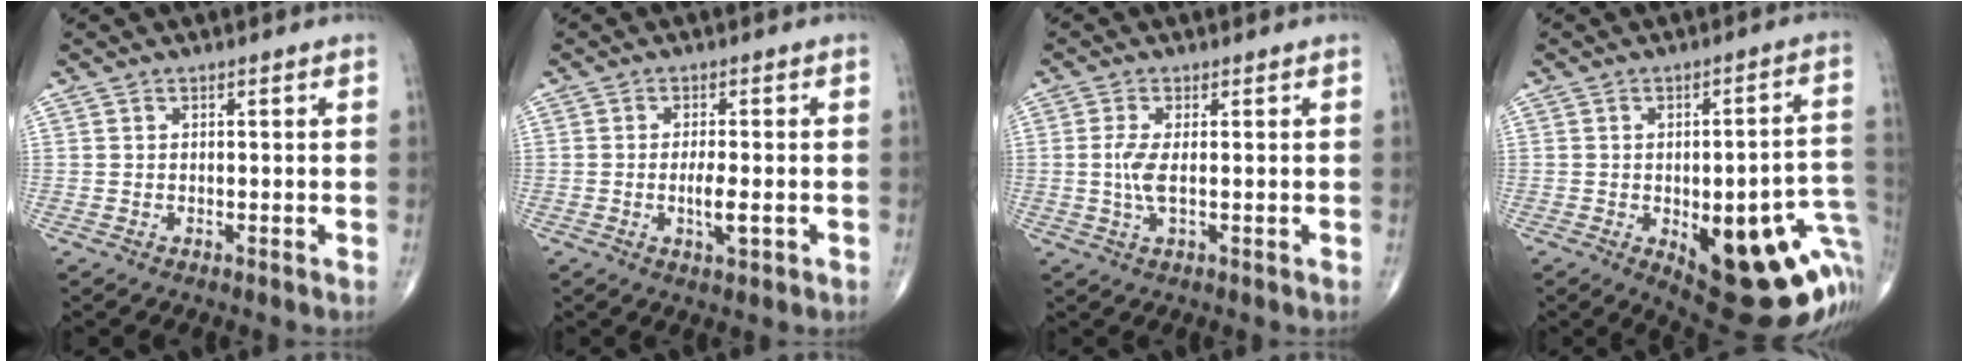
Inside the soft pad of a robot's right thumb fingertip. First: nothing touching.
{"total": 4.1, "force": [-1.0, 1.3, 3.7], "torque": [-0.070, -0.005, -0.015]}
{"total": 3.8, "force": [0.0, 1.0, 3.6], "torque": [-0.094, -0.006, -0.002]}
{"total": 26.4, "force": [-7.1, 10.3, 23.2], "torque": [-0.216, 0.019, -0.064]}